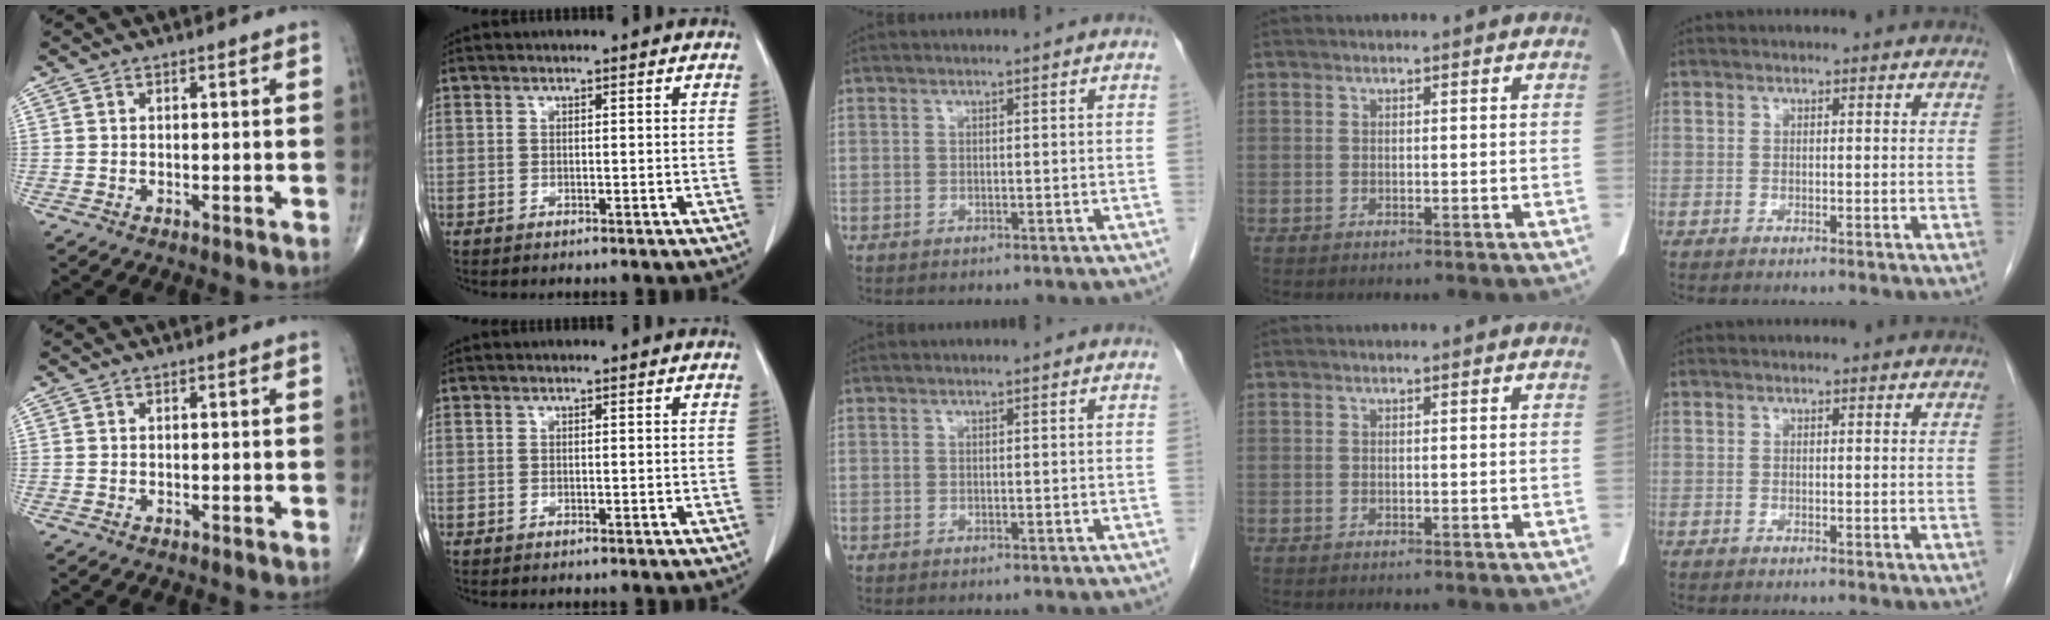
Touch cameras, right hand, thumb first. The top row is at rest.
{}